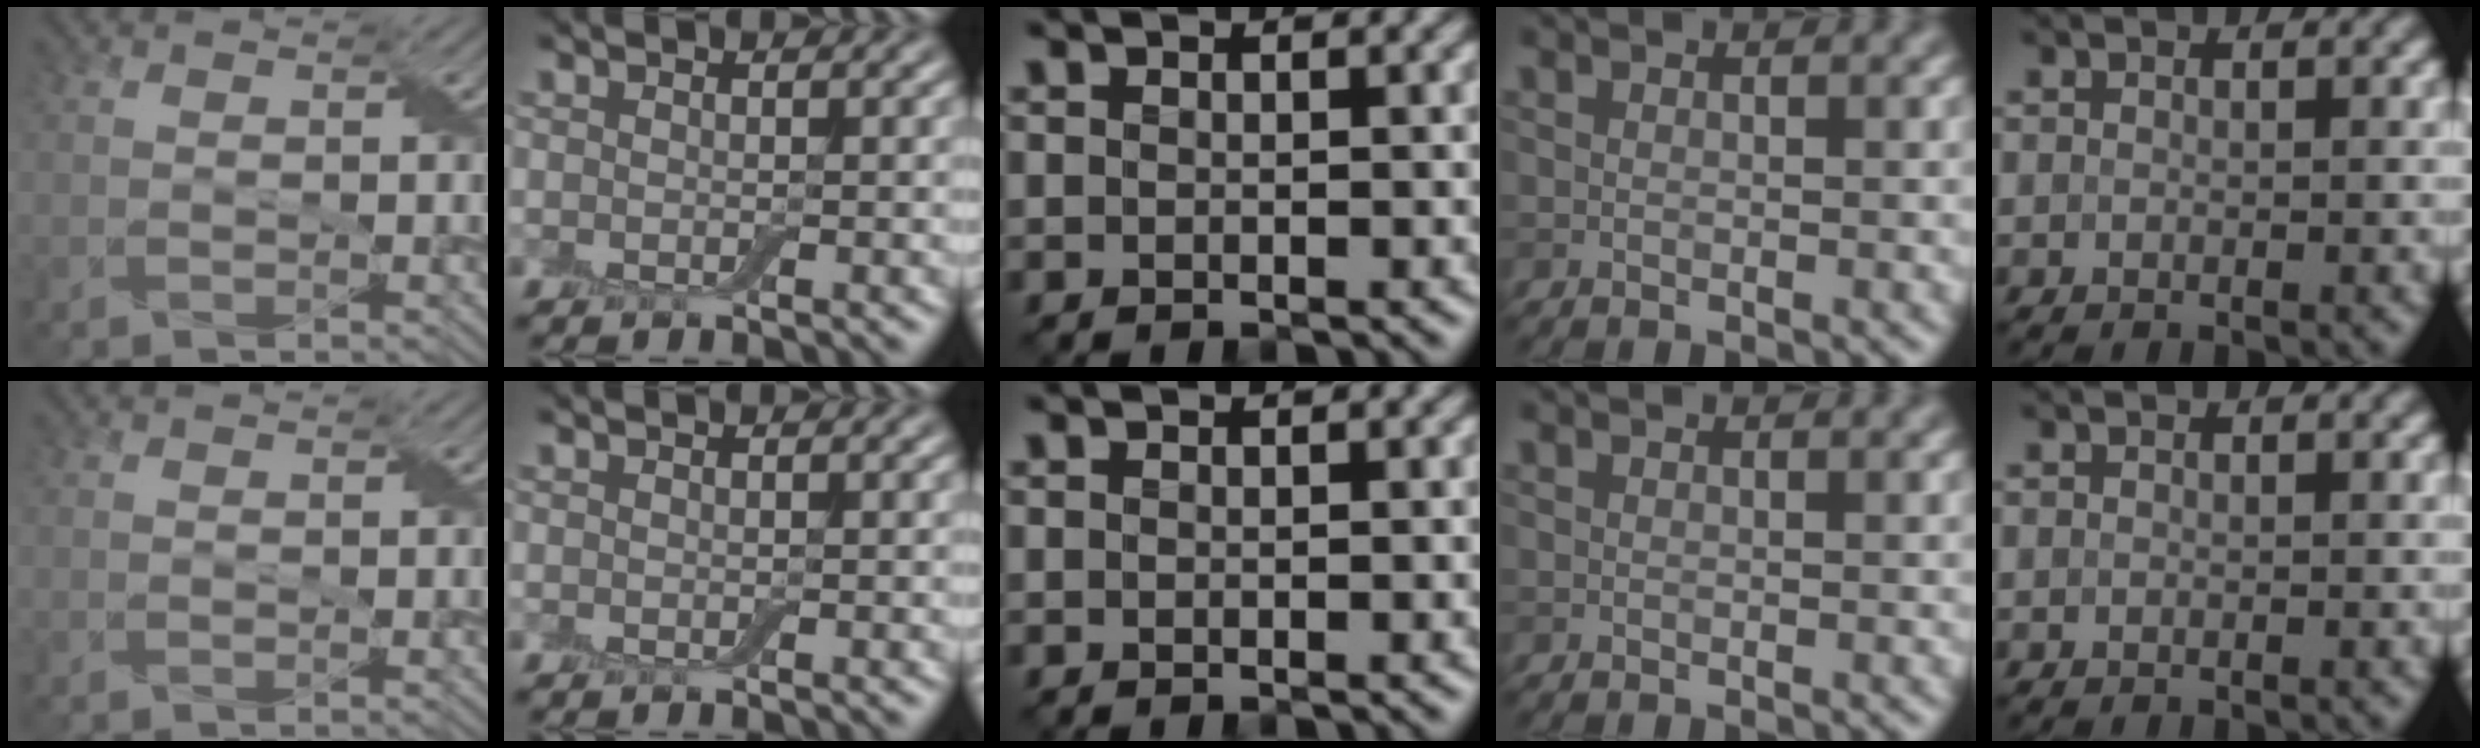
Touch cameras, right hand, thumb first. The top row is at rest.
{}